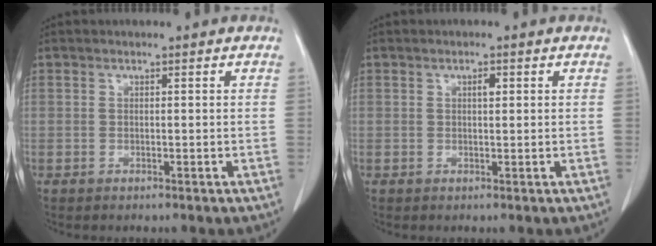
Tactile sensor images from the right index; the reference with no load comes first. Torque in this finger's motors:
{"motor_torque": [0.10, -0.08, 0.00, 0.01]}